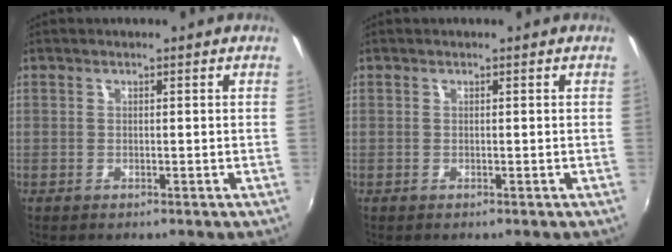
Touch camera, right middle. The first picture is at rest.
{"total": 0.0}